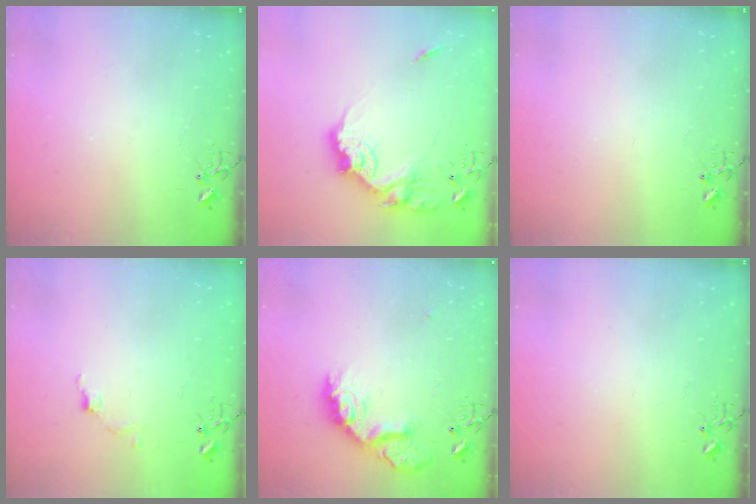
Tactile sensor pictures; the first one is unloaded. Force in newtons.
{"total": 18.4, "press": 18.3, "slide": 1.7}
{"total": 0.0}
{"total": 7.3, "press": 7.2, "slide": 1.0}
{"total": 19.9, "press": 19.9, "slide": 1.3}
{"total": 0.0}